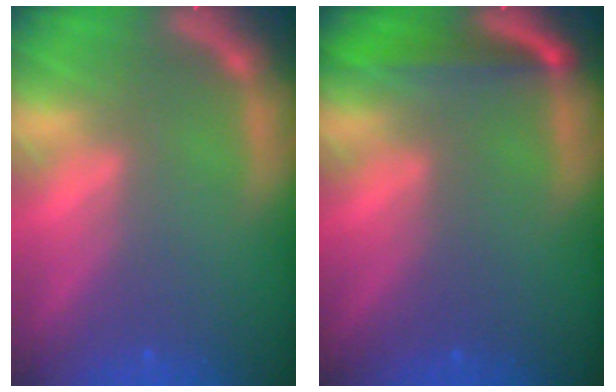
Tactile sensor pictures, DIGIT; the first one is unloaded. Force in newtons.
{"total": 3.4}